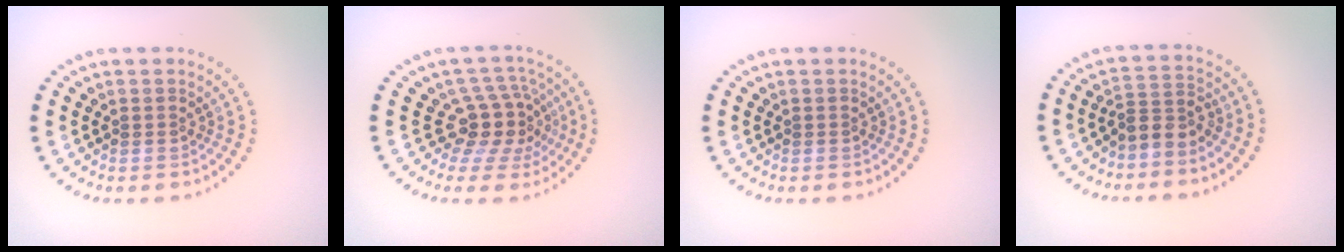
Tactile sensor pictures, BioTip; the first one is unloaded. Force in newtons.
{"total": 4.1, "press": 3.0, "slide": 2.7}
{"total": 0.0}
{"total": 2.5, "press": 1.8, "slide": 1.7}